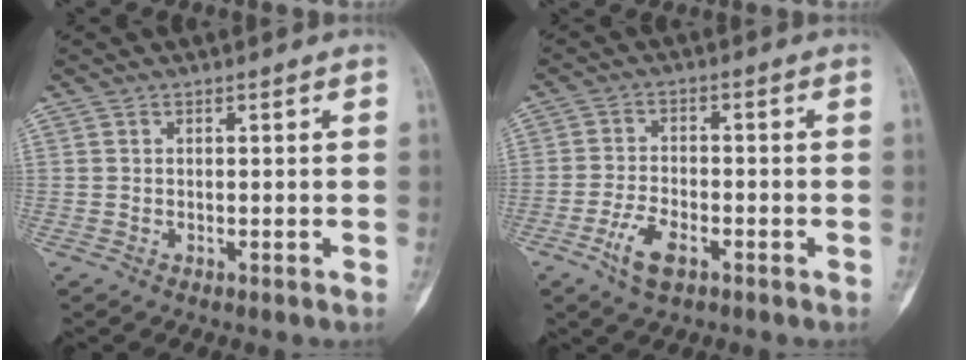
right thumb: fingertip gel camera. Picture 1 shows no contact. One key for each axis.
{"total": 6.0, "fx": -3.0, "fy": 2.9, "fz": 4.3, "tx": -0.081, "ty": 0.011, "tz": -0.056}